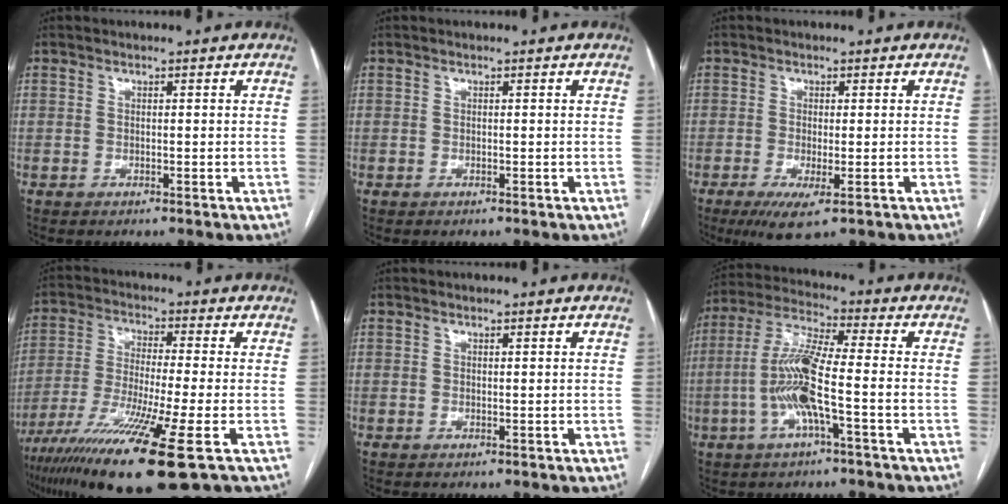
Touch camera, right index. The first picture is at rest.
{"total": 0.0}
{"total": 4.8, "force": [-2.5, 0.8, 4.0], "torque": [-0.067, -0.012, -0.037]}
{"total": 16.6, "force": [-9.4, -0.6, 13.7], "torque": [-0.259, -0.046, -0.169]}
{"total": 0.0}
{"total": 10.6, "force": [-2.5, 0.4, 10.3], "torque": [-0.217, 0.007, -0.057]}